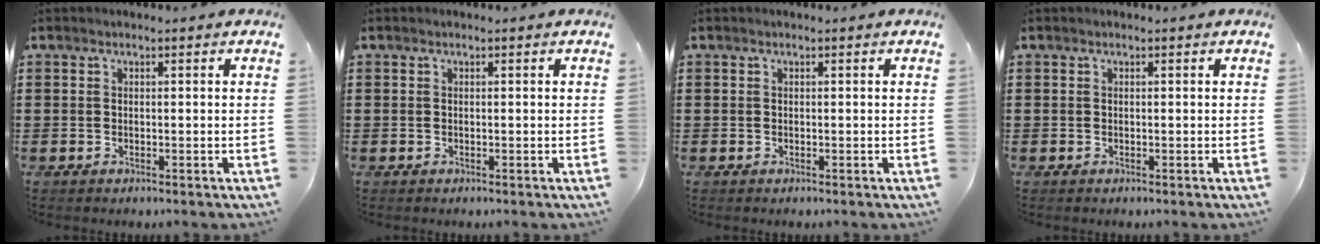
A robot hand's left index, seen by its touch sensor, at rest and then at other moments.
{"total": 0.0}
{"total": 0.0}
{"total": 0.0}